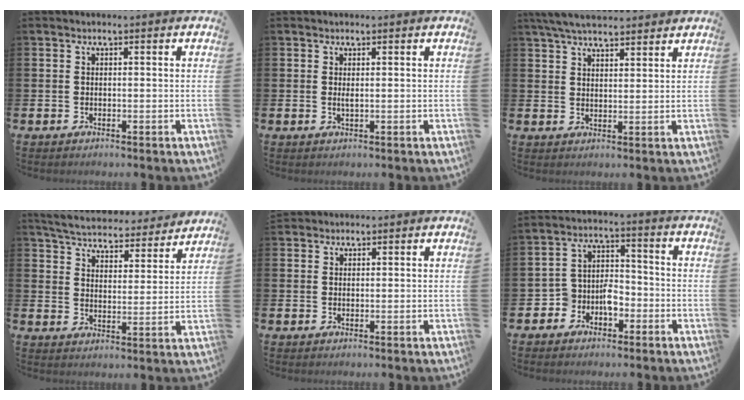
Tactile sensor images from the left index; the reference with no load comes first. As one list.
[{"total": 0.7, "force": [0.3, 0.1, 0.7], "torque": [-0.013, 0.000, 0.004]}, {"total": 5.4, "force": [5.0, 1.1, 1.5], "torque": [-0.043, -0.015, 0.094]}, {"total": 5.6, "force": [5.5, 1.0, 0.8], "torque": [-0.049, -0.042, 0.093]}, {"total": 1.6, "force": [1.5, 0.6, -0.2], "torque": [0.008, 0.001, 0.027]}, {"total": 4.3, "force": [-2.6, 2.9, 1.8], "torque": [-0.045, 0.009, -0.053]}]